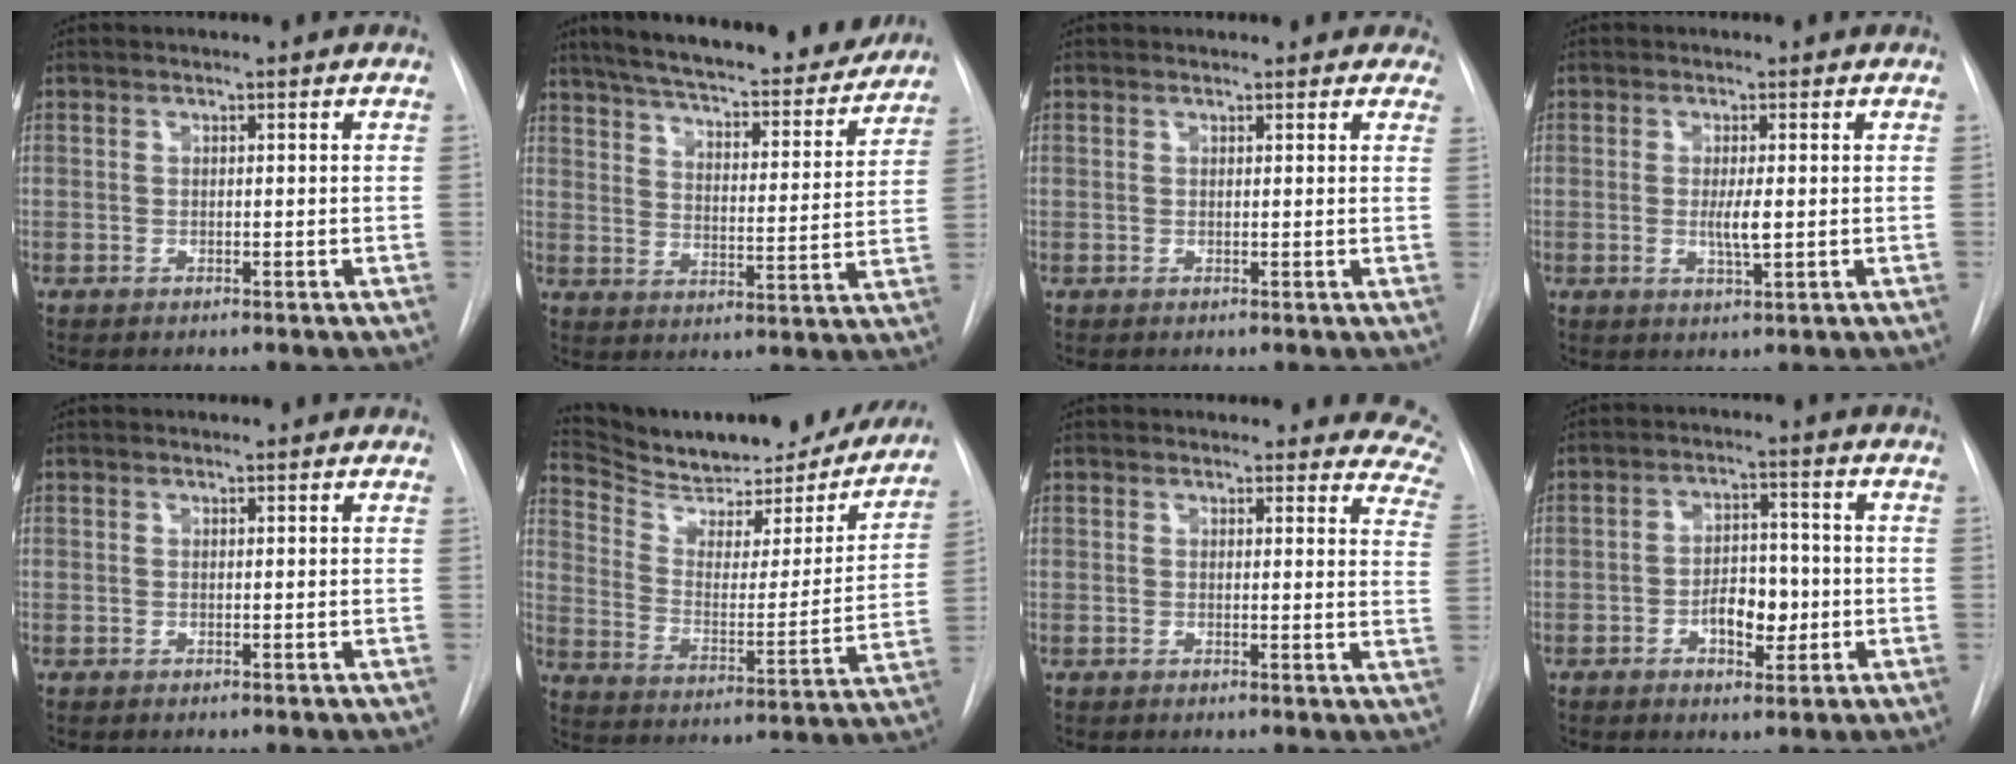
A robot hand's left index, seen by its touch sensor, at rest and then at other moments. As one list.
[{"total": 25.0, "force": [21.8, 5.0, 11.0], "torque": [-0.180, -0.023, 0.287]}, {"total": 4.1, "force": [3.6, 2.1, 0.3], "torque": [0.022, -0.007, 0.018]}, {"total": 3.1, "force": [-0.5, 0.4, 3.0], "torque": [-0.057, -0.009, -0.007]}, {"total": 0.8, "force": [0.7, 0.5, 0.1], "torque": [-0.006, 0.005, 0.003]}, {"total": 24.3, "force": [22.3, 5.9, 7.8], "torque": [-0.122, -0.050, 0.306]}, {"total": 11.9, "force": [11.0, 4.1, 1.8], "torque": [0.031, -0.062, 0.074]}, {"total": 6.3, "force": [-2.0, 3.3, 5.0], "torque": [-0.082, 0.006, -0.028]}]